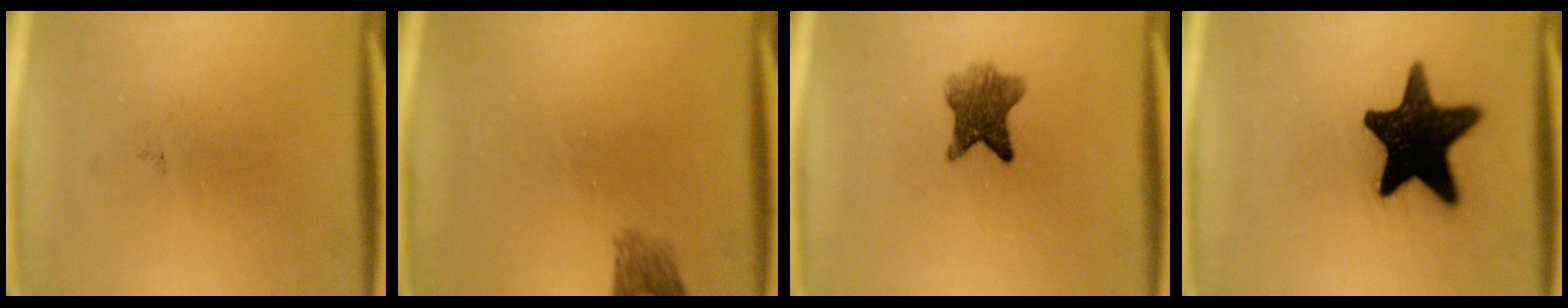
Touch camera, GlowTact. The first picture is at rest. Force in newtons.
{"total": 2.2}
{"total": 6.0}
{"total": 18.2}